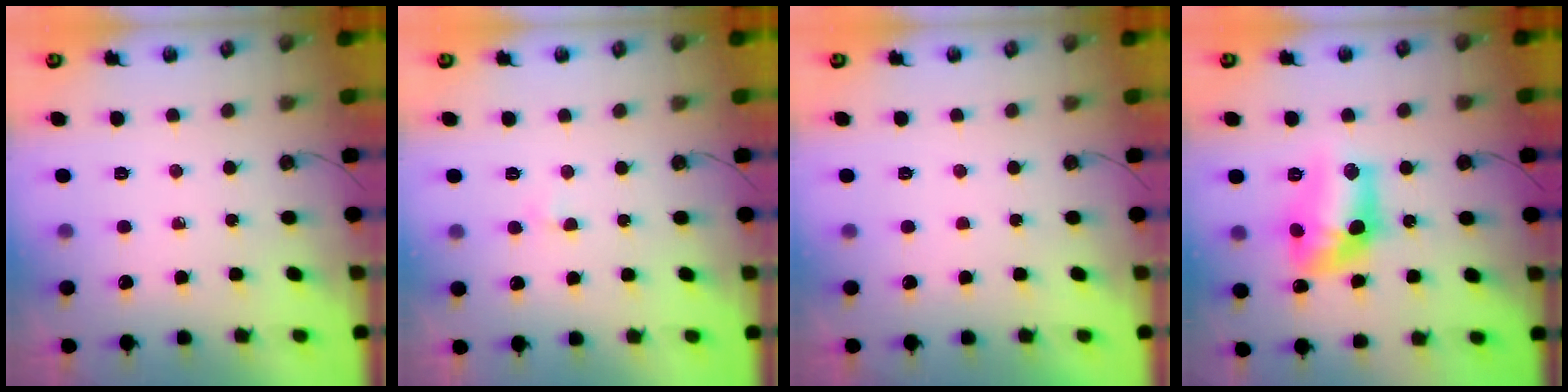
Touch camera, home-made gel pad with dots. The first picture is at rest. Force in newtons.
{"total": 2.5, "press": 2.5, "slide": 0.4}
{"total": 0.0}
{"total": 13.1, "press": 13.1, "slide": 0.8}